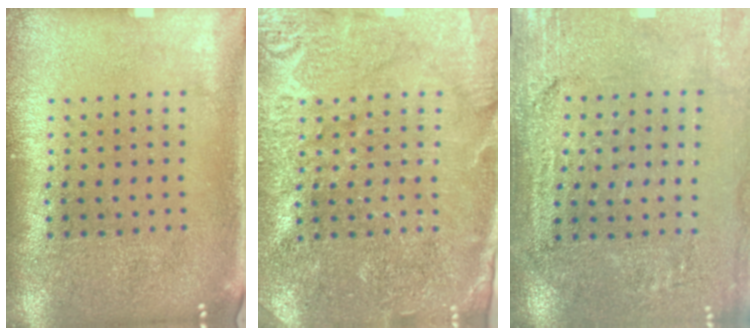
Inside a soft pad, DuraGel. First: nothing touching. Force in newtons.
{"total": 3.5, "press": 3.4, "slide": 0.6}
{"total": 3.1, "press": 3.1, "slide": 0.1}